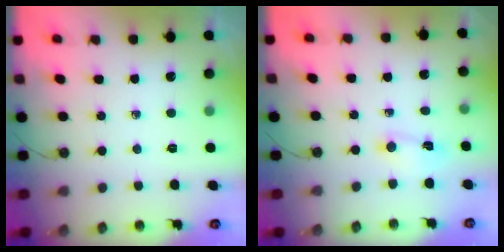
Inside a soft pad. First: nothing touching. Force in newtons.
{"total": 2.7, "press": 2.7, "slide": 0.3}